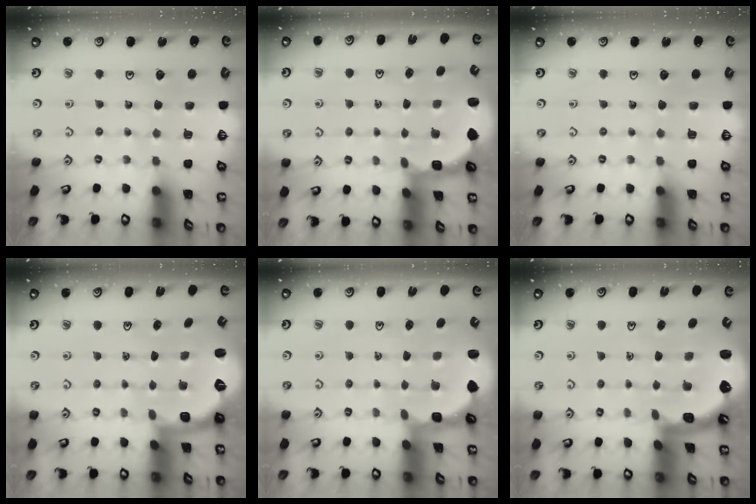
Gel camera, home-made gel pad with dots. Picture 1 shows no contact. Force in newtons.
{"total": 2.9, "press": 2.0, "slide": 2.1}
{"total": 0.0}
{"total": 2.7, "press": 1.7, "slide": 2.1}
{"total": 2.8, "press": 2.3, "slide": 1.7}
{"total": 1.9, "press": 1.8, "slide": 0.6}